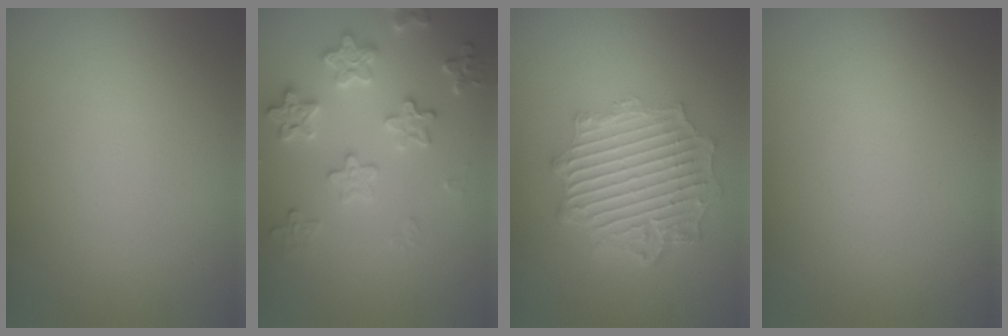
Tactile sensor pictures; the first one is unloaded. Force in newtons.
{"total": 3.6, "press": 3.4, "slide": 1.2}
{"total": 6.5, "press": 4.8, "slide": 4.4}
{"total": 0.0}